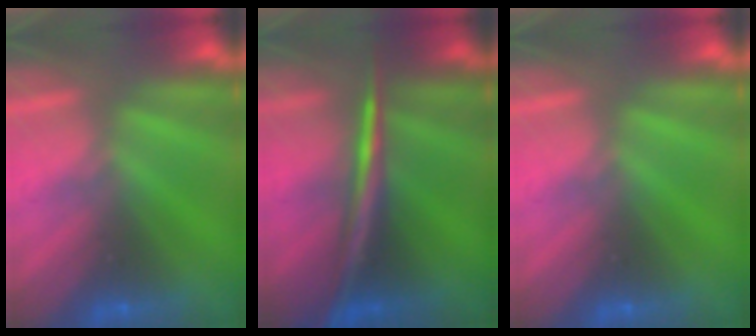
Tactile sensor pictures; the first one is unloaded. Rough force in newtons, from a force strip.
{"total": 2.9}
{"total": 0.0}